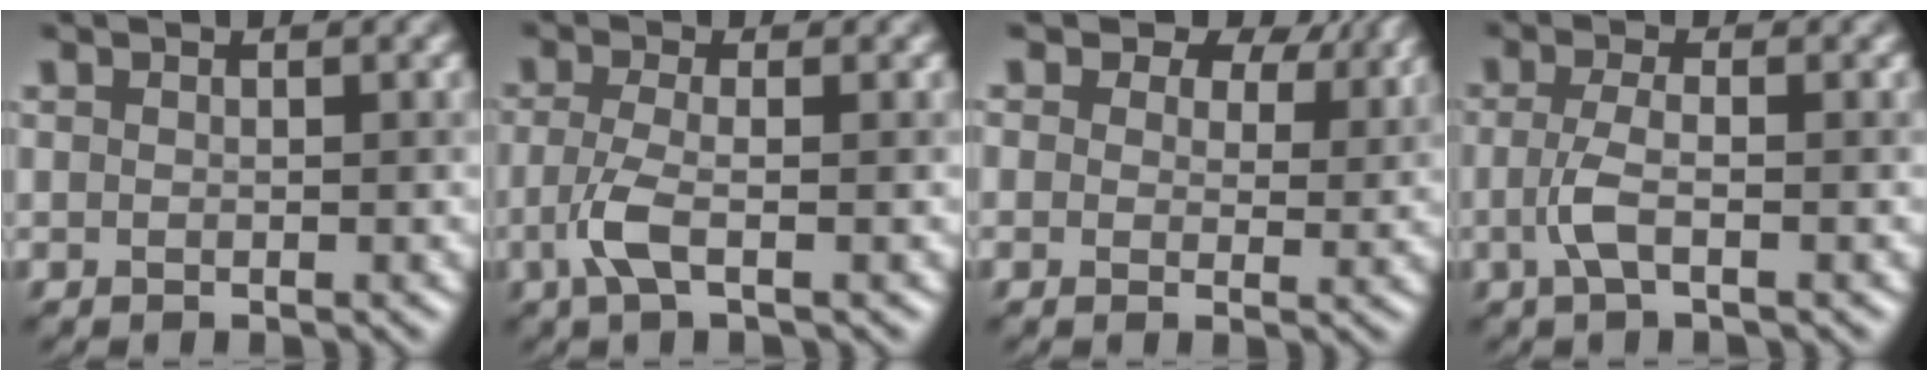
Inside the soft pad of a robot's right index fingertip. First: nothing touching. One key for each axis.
{"total": 2.9, "fx": -0.9, "fy": 0.7, "fz": 2.7, "tx": -0.065, "ty": -0.002, "tz": -0.025}
{"total": 7.1, "fx": 4.7, "fy": 4.0, "fz": 3.6, "tx": -0.060, "ty": 0.005, "tz": 0.054}
{"total": 2.6, "fx": -0.6, "fy": 0.7, "fz": 2.4, "tx": -0.054, "ty": 0.000, "tz": -0.017}